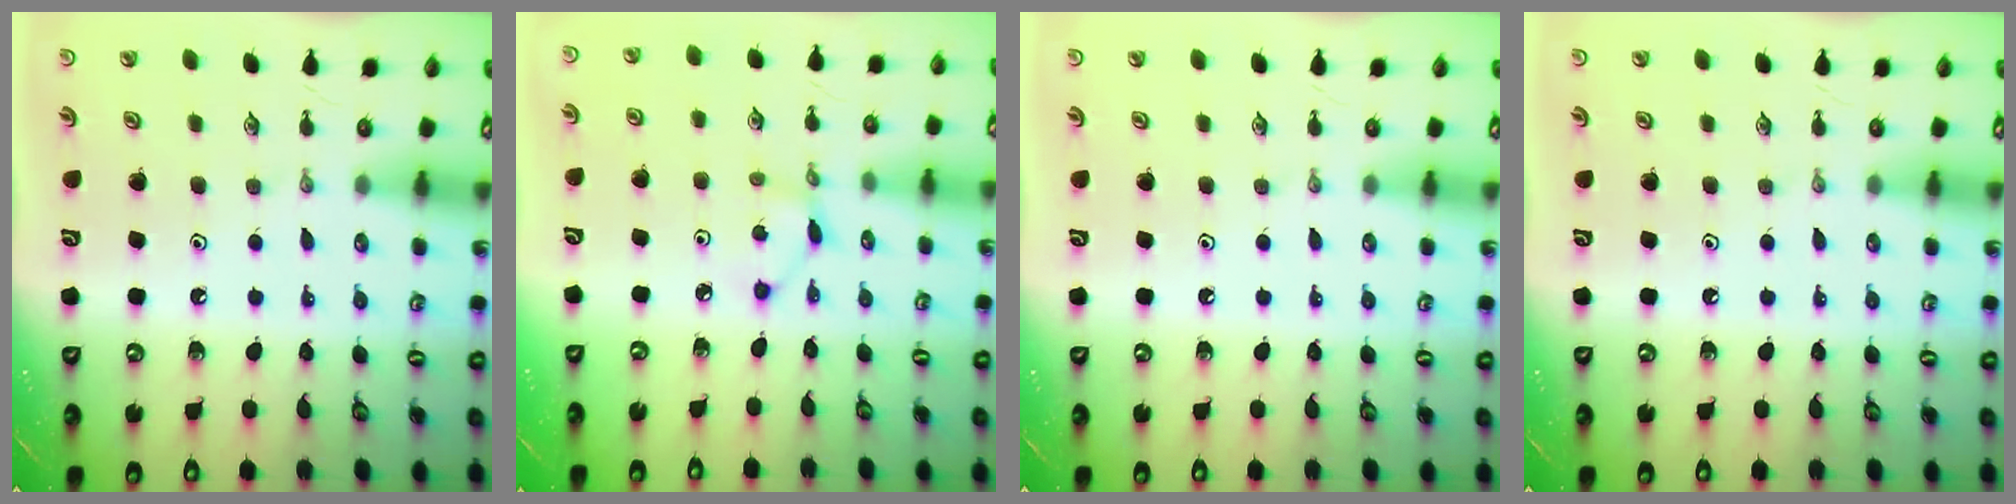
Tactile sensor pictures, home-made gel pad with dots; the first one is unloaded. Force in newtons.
{"total": 2.9, "press": 2.9, "slide": 0.1}
{"total": 0.0}
{"total": 0.0}